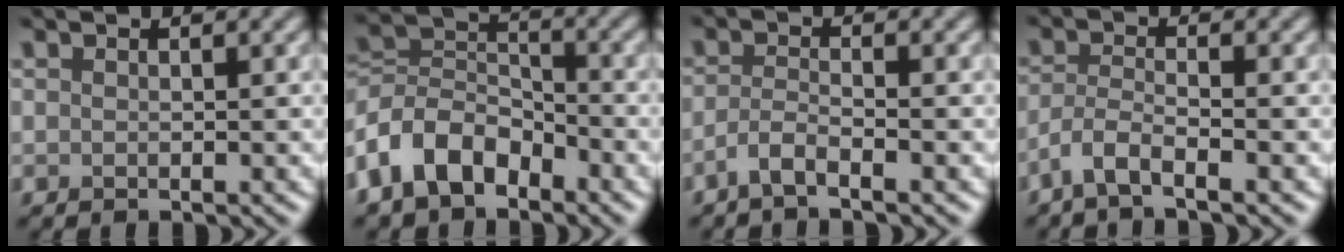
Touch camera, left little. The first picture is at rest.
{"total": 6.7, "force": [-4.0, 4.0, 3.6], "torque": [-0.071, 0.005, -0.092]}
{"total": 1.9, "force": [-1.4, 0.2, 1.3], "torque": [-0.030, -0.001, -0.038]}
{"total": 2.7, "force": [-2.0, 0.4, 1.8], "torque": [-0.040, -0.003, -0.051]}